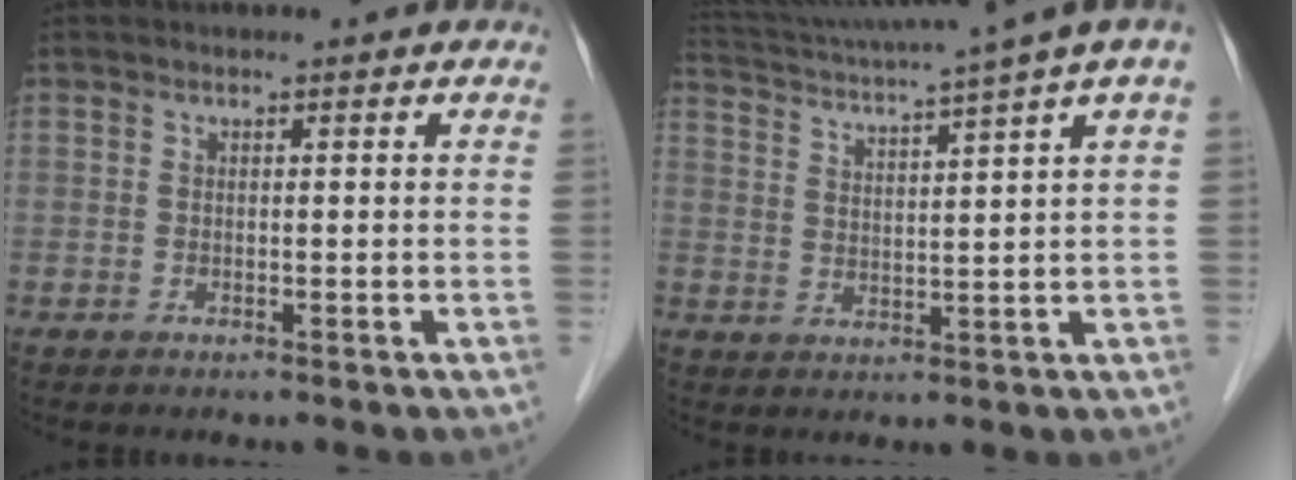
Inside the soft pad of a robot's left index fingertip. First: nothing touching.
{"total": 13.4, "force": [10.6, -1.8, 8.0], "torque": [-0.145, 0.003, 0.151]}